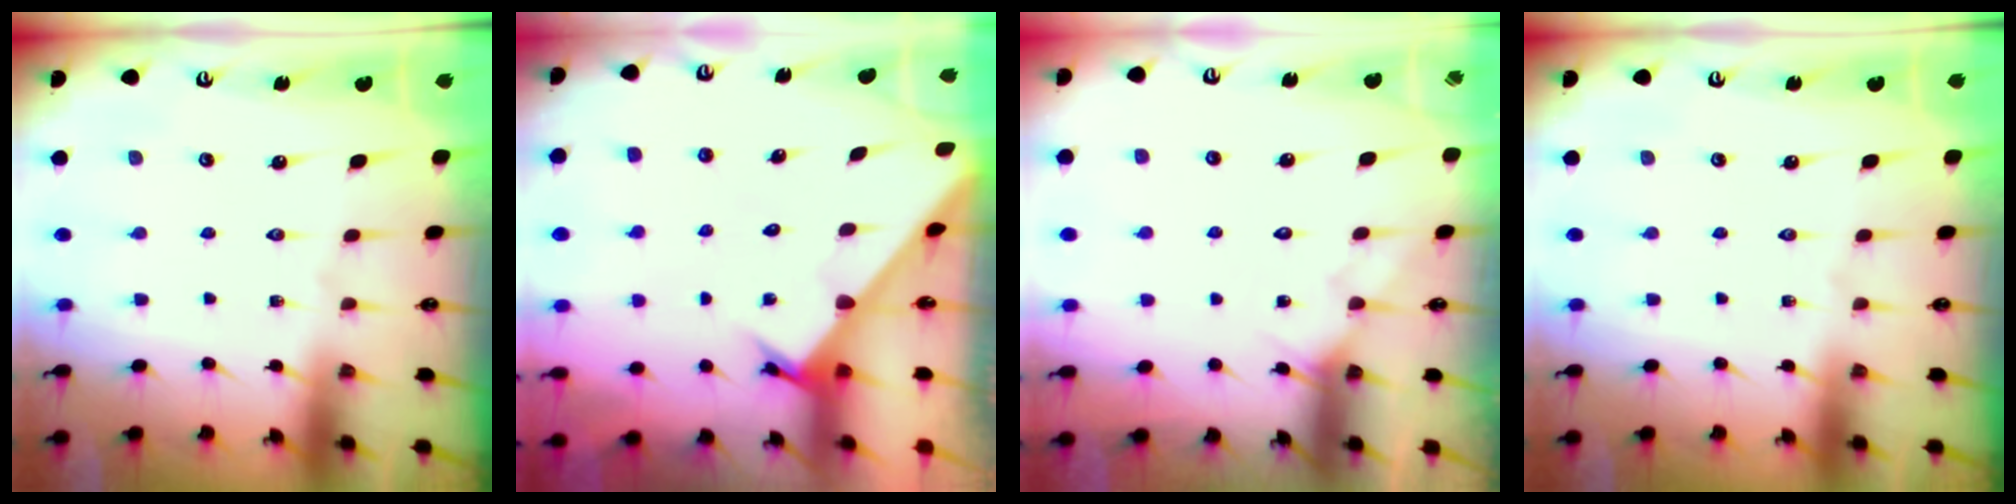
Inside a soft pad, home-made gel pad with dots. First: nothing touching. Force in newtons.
{"total": 2.4, "press": 2.4, "slide": 0.0}
{"total": 3.8, "press": 3.8, "slide": 0.4}
{"total": 0.0}